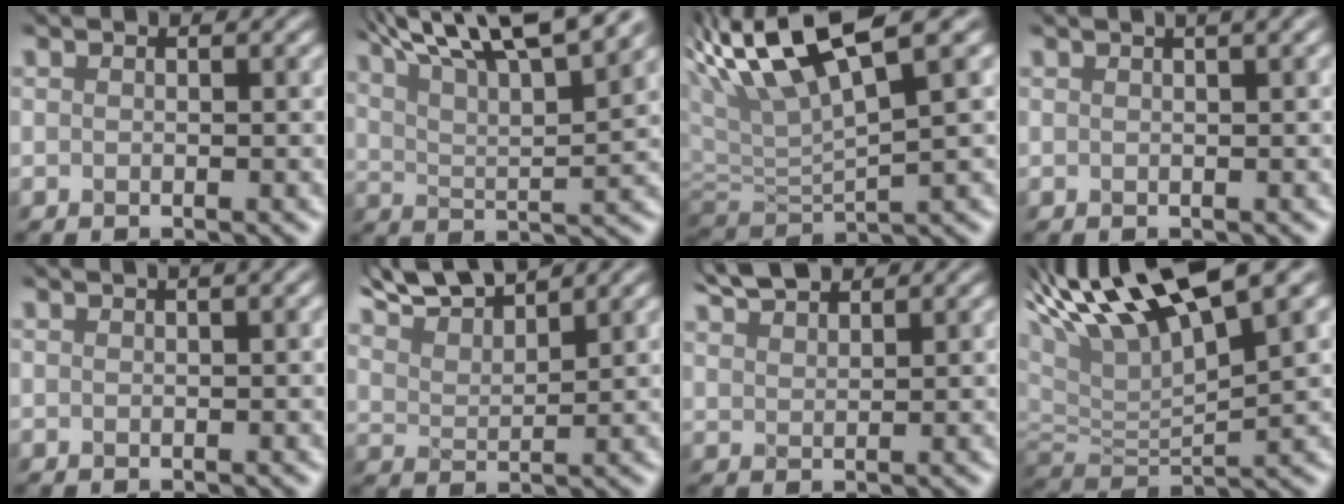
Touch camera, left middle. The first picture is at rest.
{"total": 11.7, "force": [8.3, 2.6, 7.8], "torque": [-0.145, 0.032, 0.118]}
{"total": 9.5, "force": [4.6, 1.9, 8.1], "torque": [-0.175, 0.030, 0.106]}
{"total": 4.1, "force": [2.3, 1.6, 3.0], "torque": [-0.022, 0.045, 0.020]}
{"total": 3.8, "force": [2.0, 1.7, 2.8], "torque": [-0.019, 0.045, 0.017]}
{"total": 4.8, "force": [4.6, 0.4, 1.2], "torque": [-0.046, 0.015, 0.100]}
{"total": 2.2, "force": [2.2, -0.2, 0.0], "torque": [-0.009, 0.012, 0.062]}
{"total": 12.6, "force": [7.0, 3.8, 9.9], "torque": [-0.220, 0.030, 0.145]}